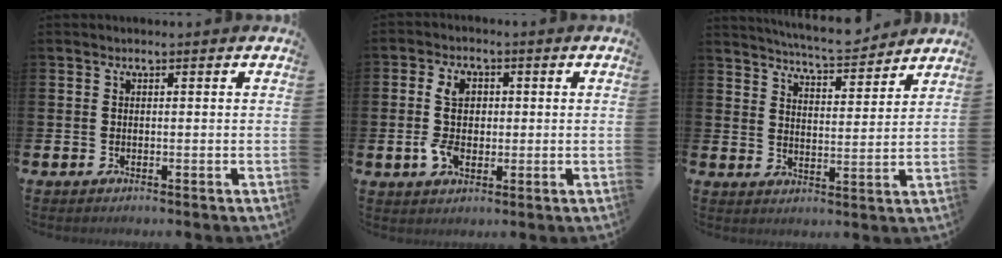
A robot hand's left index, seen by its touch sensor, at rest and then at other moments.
{"total": 6.0, "force": [0.3, 4.0, 4.4], "torque": [-0.092, 0.005, -0.002]}
{"total": 6.2, "force": [6.2, 0.1, 0.9], "torque": [-0.027, -0.043, 0.108]}